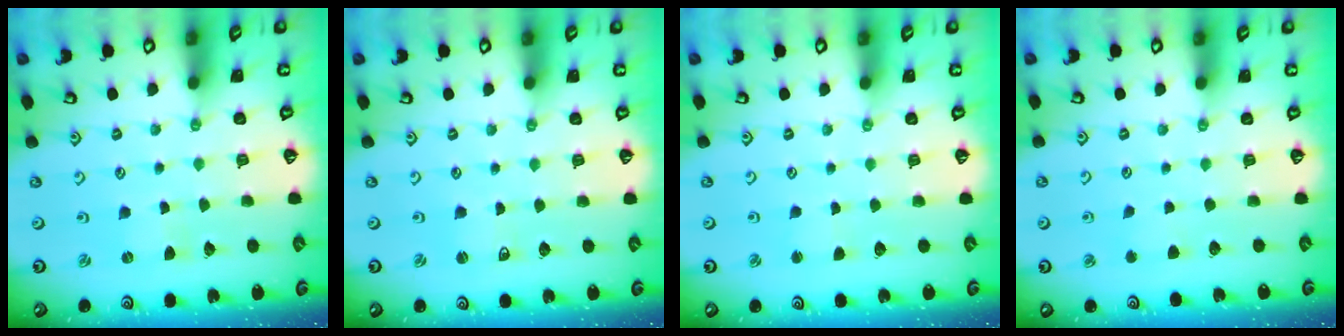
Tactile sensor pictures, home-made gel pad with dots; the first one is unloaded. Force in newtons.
{"total": 1.4, "press": 1.4, "slide": 0.1}
{"total": 1.6, "press": 1.5, "slide": 0.4}
{"total": 2.8, "press": 2.8, "slide": 0.5}